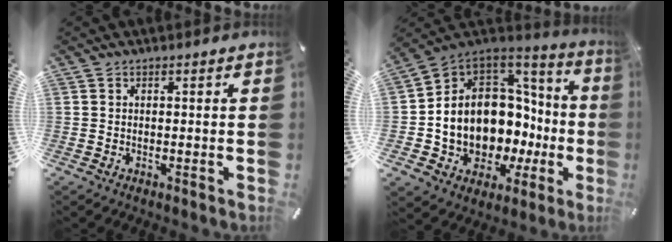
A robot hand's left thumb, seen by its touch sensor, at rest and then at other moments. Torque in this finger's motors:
{"motor_torque": [2.32, 2.69, 2.03, 0.74, 0.68]}